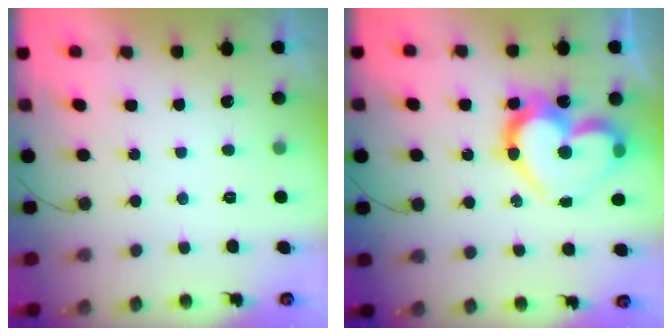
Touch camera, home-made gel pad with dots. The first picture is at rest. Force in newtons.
{"total": 20.7, "press": 20.6, "slide": 2.2}